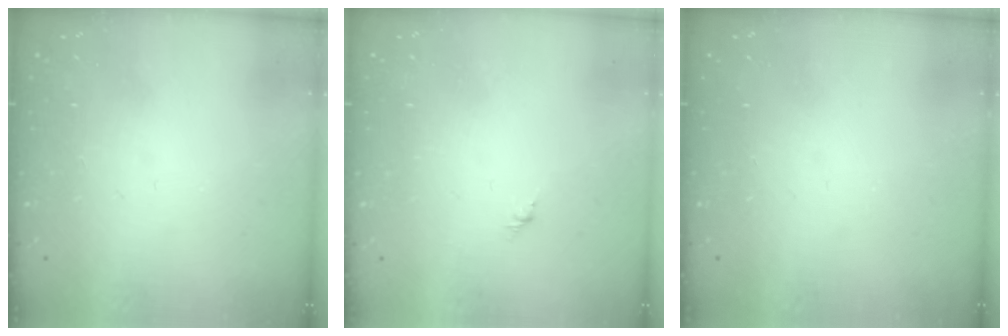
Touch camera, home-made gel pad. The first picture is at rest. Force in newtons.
{"total": 1.3, "press": 1.2, "slide": 0.5}
{"total": 0.0}